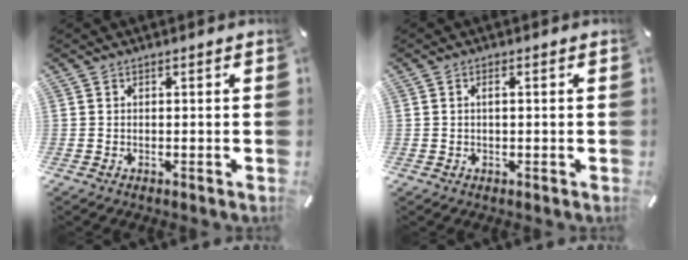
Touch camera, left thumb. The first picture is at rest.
{"total": 1.4, "force": [0.2, 0.5, 1.2], "torque": [-0.025, 0.002, 0.002]}